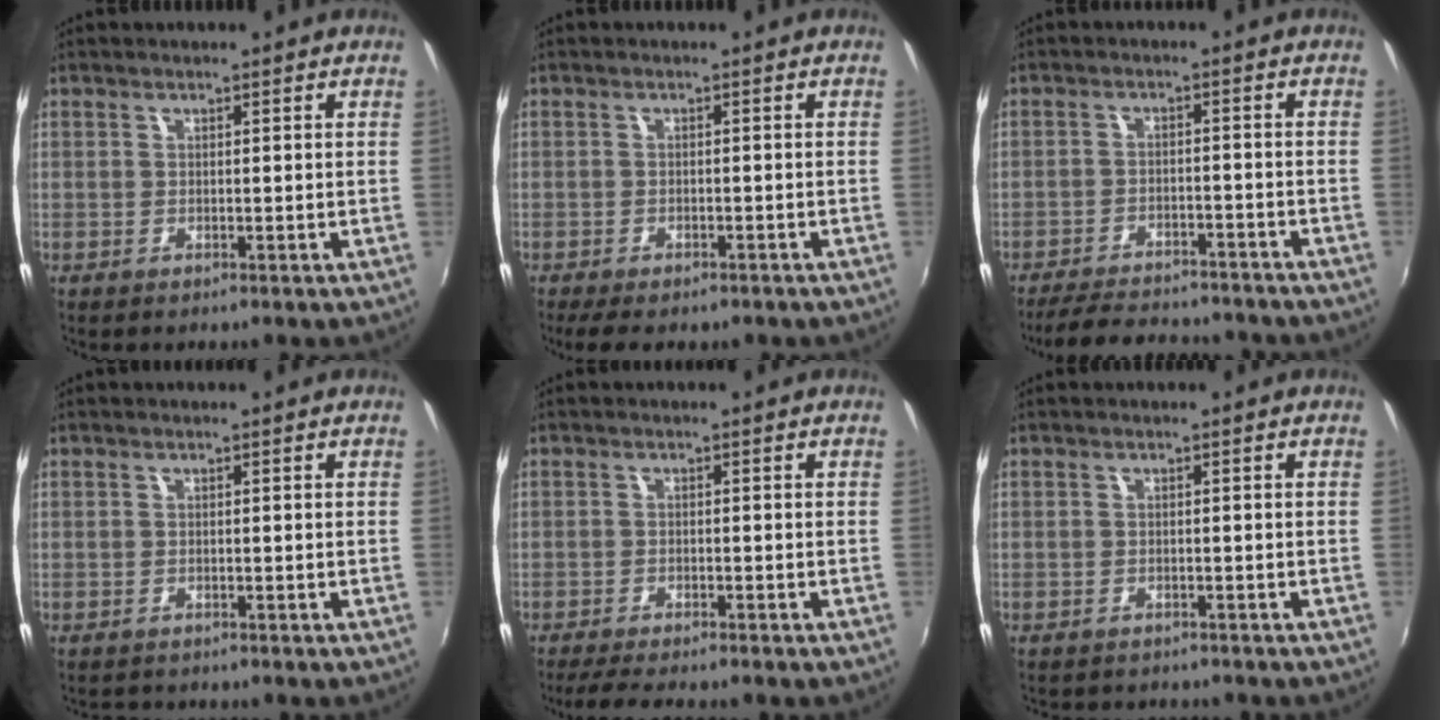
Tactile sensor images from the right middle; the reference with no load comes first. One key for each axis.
{"total": 6.4, "fx": -4.9, "fy": 2.2, "fz": 3.4, "tx": -0.083, "ty": -0.026, "tz": -0.073}
{"total": 15.3, "fx": -13.5, "fy": 3.9, "fz": 6.1, "tx": -0.129, "ty": -0.011, "tz": -0.186}
{"total": 1.3, "fx": -1.2, "fy": 0.3, "fz": 0.1, "tx": -0.007, "ty": -0.003, "tz": -0.017}
{"total": 5.9, "fx": -5.1, "fy": 0.3, "fz": 2.8, "tx": -0.068, "ty": -0.016, "tz": -0.082}
{"total": 2.9, "fx": -2.7, "fy": 0.9, "fz": 0.7, "tx": -0.020, "ty": -0.011, "tz": -0.037}